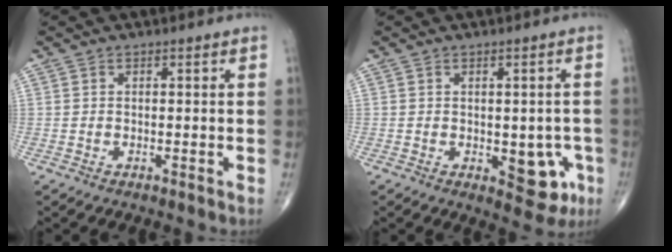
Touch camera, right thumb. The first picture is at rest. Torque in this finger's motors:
{"motor_torque": [2.71, 2.29, 0.83, -0.62, 0.04]}